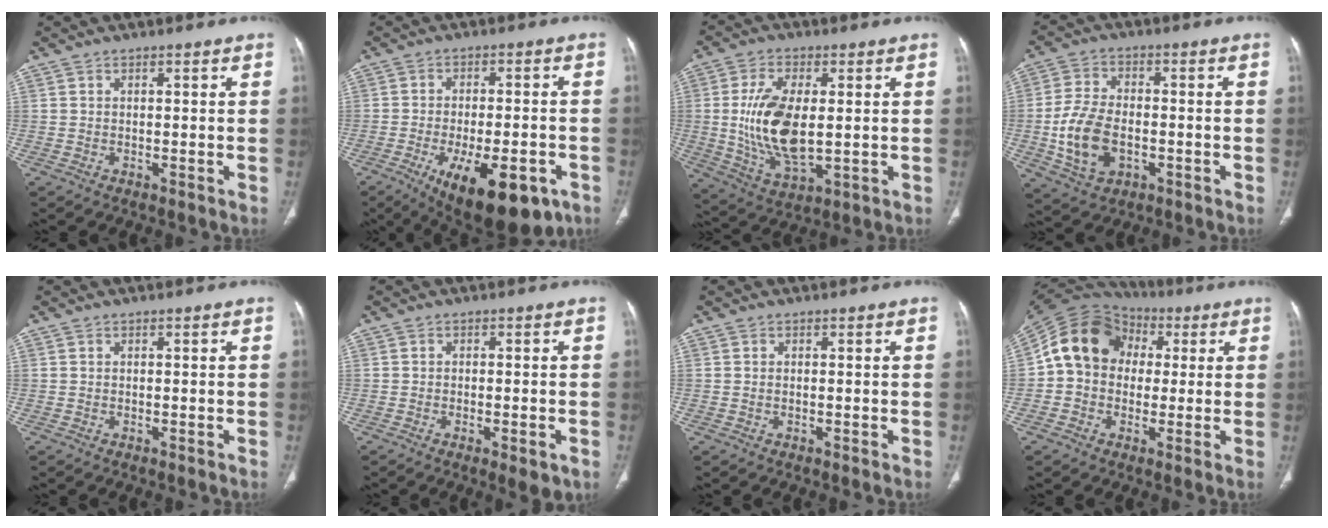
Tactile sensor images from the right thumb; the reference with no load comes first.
{"total": 18.0, "force": [-8.7, 7.4, 13.9], "torque": [-0.179, 0.007, -0.113]}
{"total": 13.7, "force": [0.5, 6.8, 11.9], "torque": [-0.234, -0.015, 0.019]}
{"total": 11.2, "force": [-2.5, 7.1, 8.3], "torque": [-0.160, 0.011, -0.040]}
{"total": 0.0}
{"total": 4.4, "force": [-1.9, 1.4, 3.7], "torque": [-0.046, -0.001, -0.019]}
{"total": 0.0}
{"total": 14.1, "force": [1.7, 11.7, 7.6], "torque": [-0.120, 0.032, 0.020]}